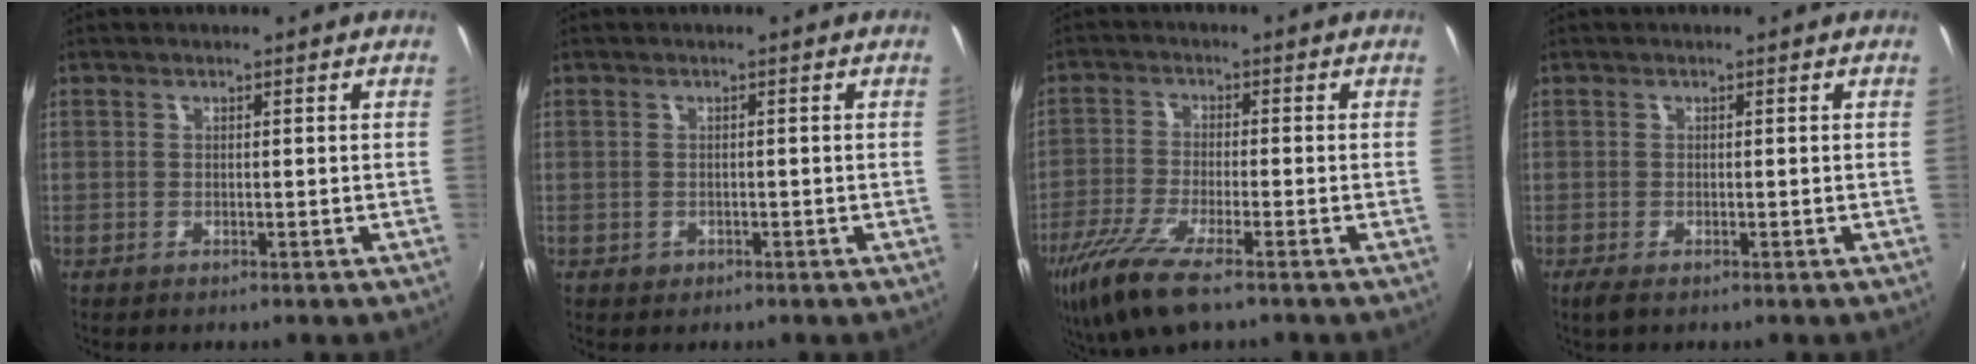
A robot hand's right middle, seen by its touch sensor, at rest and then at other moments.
{"total": 1.4, "force": [-0.7, 1.2, 0.4], "torque": [-0.011, -0.003, -0.007]}
{"total": 10.7, "force": [-7.1, 2.2, 7.6], "torque": [-0.175, -0.036, -0.139]}
{"total": 1.8, "force": [-1.0, 0.6, 1.4], "torque": [-0.029, -0.008, -0.017]}